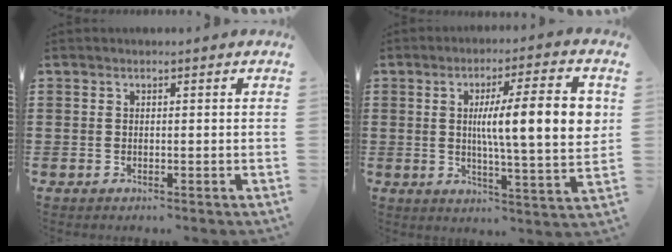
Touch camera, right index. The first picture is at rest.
{"total": 12.7, "force": [2.2, 2.2, 12.3], "torque": [-0.193, -0.003, 0.027]}